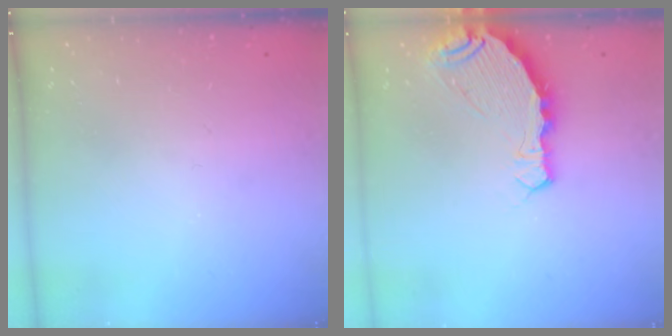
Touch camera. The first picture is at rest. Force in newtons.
{"total": 9.0, "press": 8.0, "slide": 4.0}